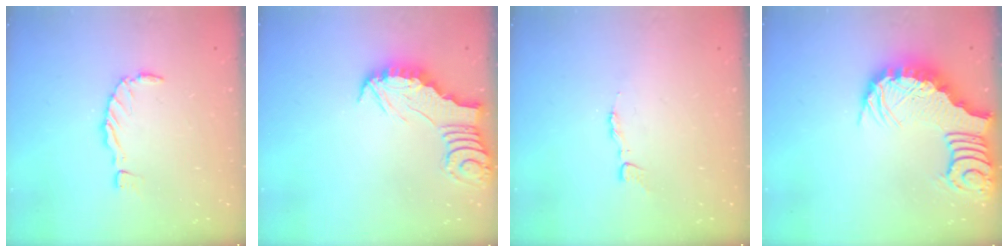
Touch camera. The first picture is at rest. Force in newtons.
{"total": 2.5, "press": 2.5, "slide": 0.2}
{"total": 3.5, "press": 3.5, "slide": 0.3}
{"total": 3.8, "press": 3.7, "slide": 0.7}